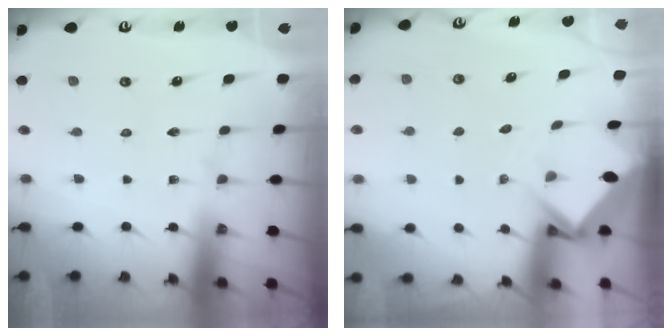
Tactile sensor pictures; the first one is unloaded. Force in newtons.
{"total": 3.5, "press": 3.5, "slide": 0.3}